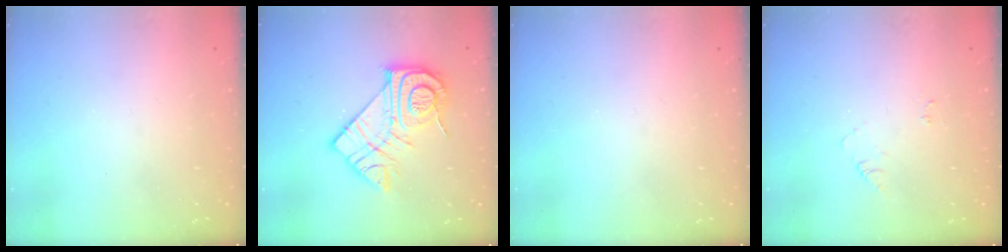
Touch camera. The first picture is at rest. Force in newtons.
{"total": 16.5, "press": 16.5, "slide": 1.2}
{"total": 0.0}
{"total": 6.0, "press": 6.0, "slide": 0.7}